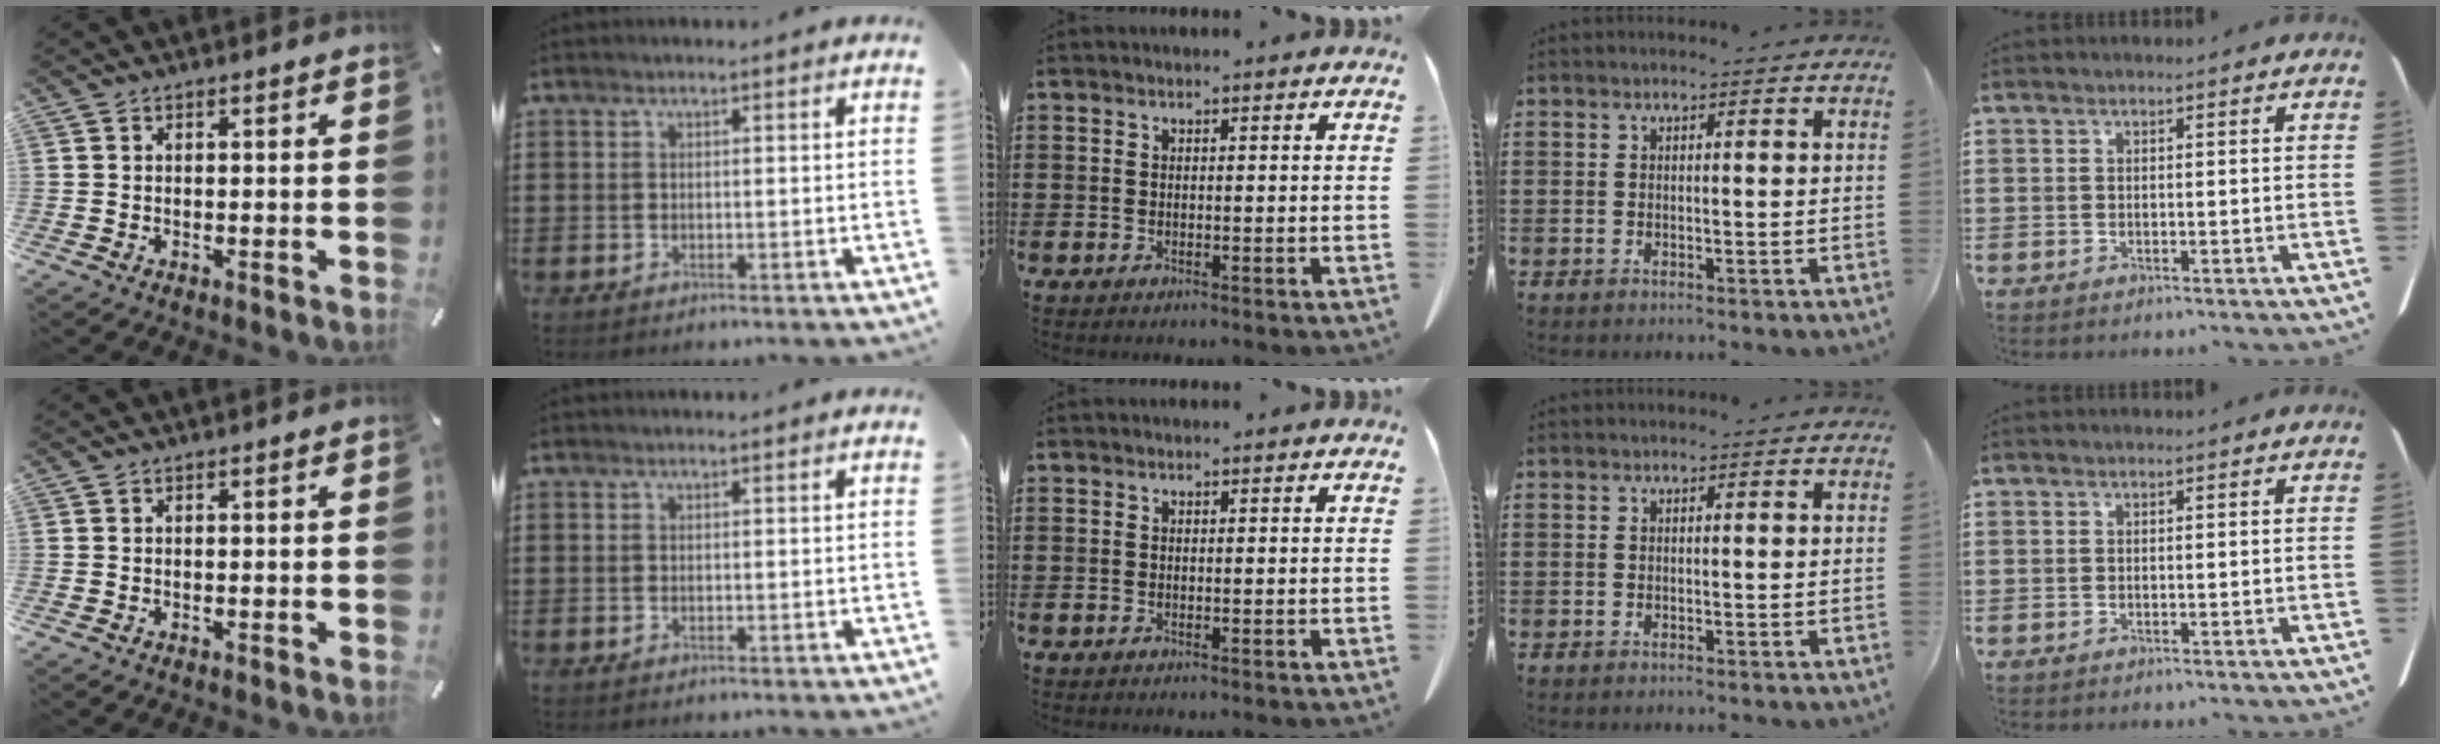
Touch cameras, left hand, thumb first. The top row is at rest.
{}